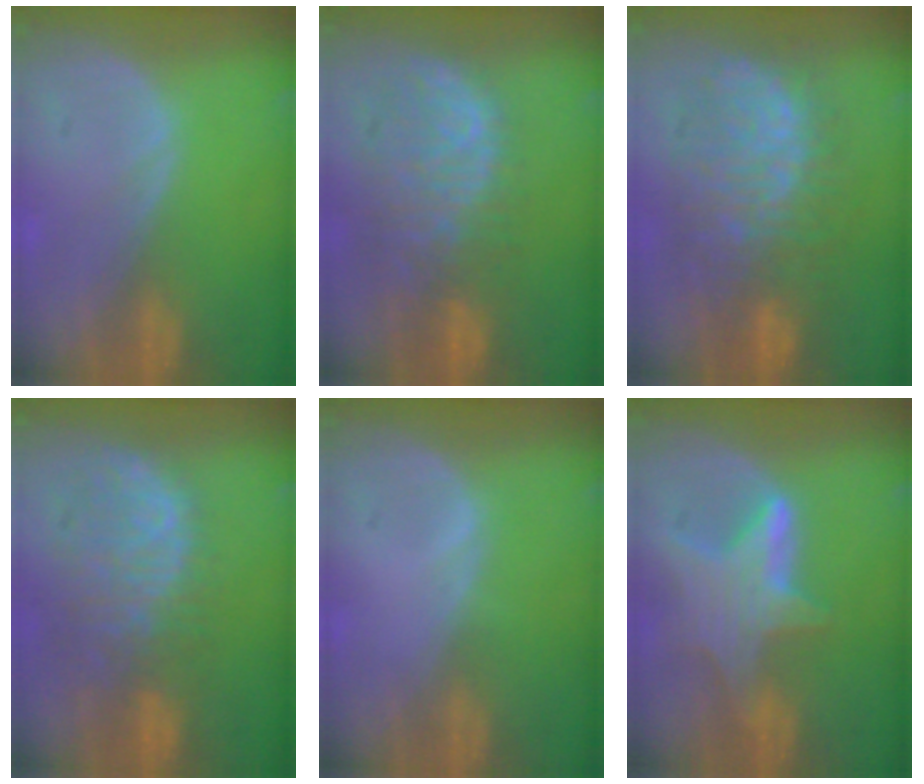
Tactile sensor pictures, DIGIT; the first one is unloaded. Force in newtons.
{"total": 11.5, "press": 9.7, "slide": 6.1}
{"total": 12.2, "press": 12.1, "slide": 1.3}
{"total": 11.1, "press": 9.6, "slide": 5.5}
{"total": 0.5, "press": 0.1, "slide": 0.5}
{"total": 6.8, "press": 6.6, "slide": 1.7}